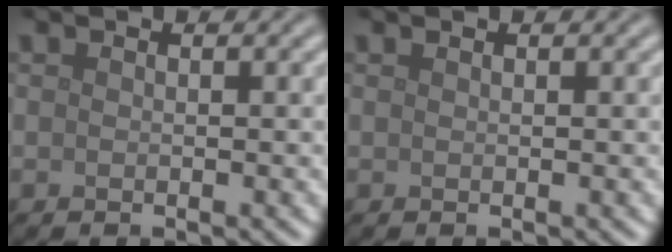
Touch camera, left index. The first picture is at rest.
{"total": 0.0}